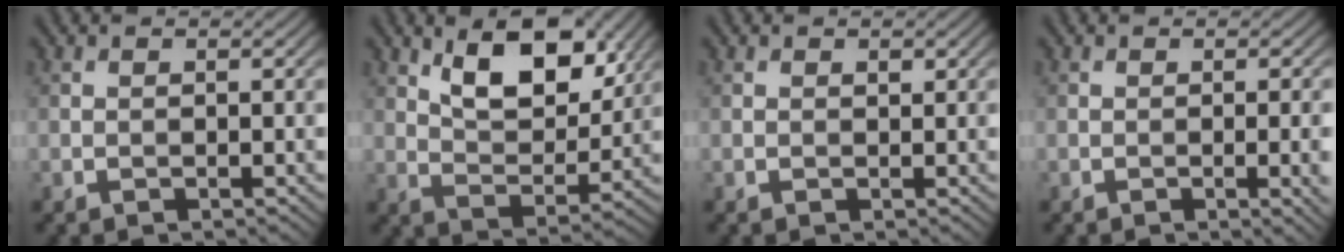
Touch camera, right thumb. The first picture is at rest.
{"total": 10.7, "force": [5.5, 5.1, 7.6], "torque": [-0.133, -0.007, 0.094]}
{"total": 0.7, "force": [0.5, 0.4, 0.4], "torque": [-0.005, -0.002, 0.007]}
{"total": 3.7, "force": [-0.5, 0.9, 3.6], "torque": [-0.050, -0.002, -0.006]}